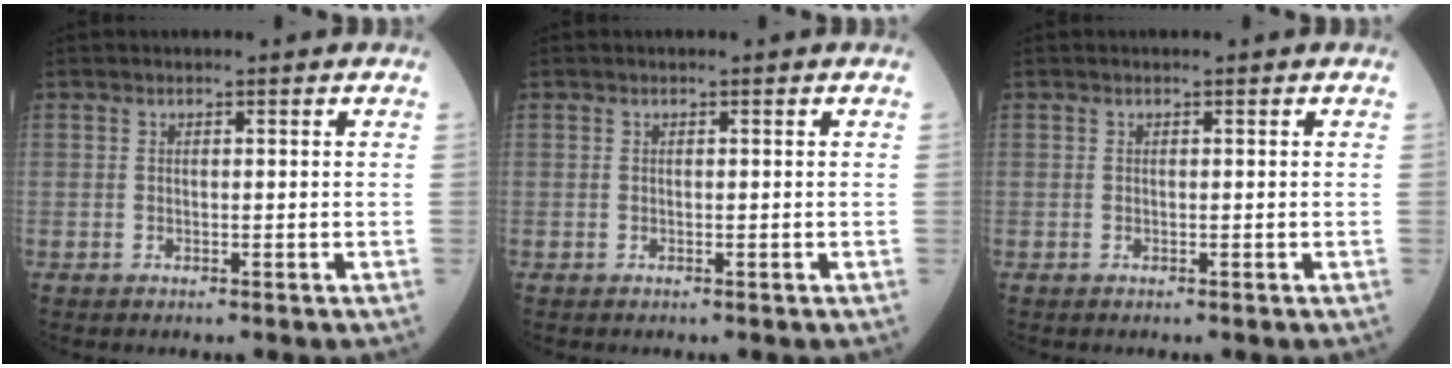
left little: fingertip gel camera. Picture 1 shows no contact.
{"total": 0.0}
{"total": 0.0}